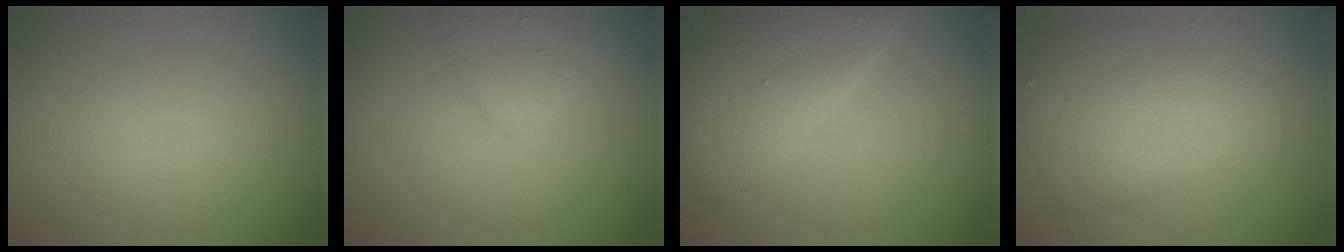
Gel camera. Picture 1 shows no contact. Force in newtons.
{"total": 2.3, "press": 2.3, "slide": 0.0}
{"total": 7.1, "press": 7.1, "slide": 0.2}
{"total": 5.8, "press": 5.8, "slide": 0.0}